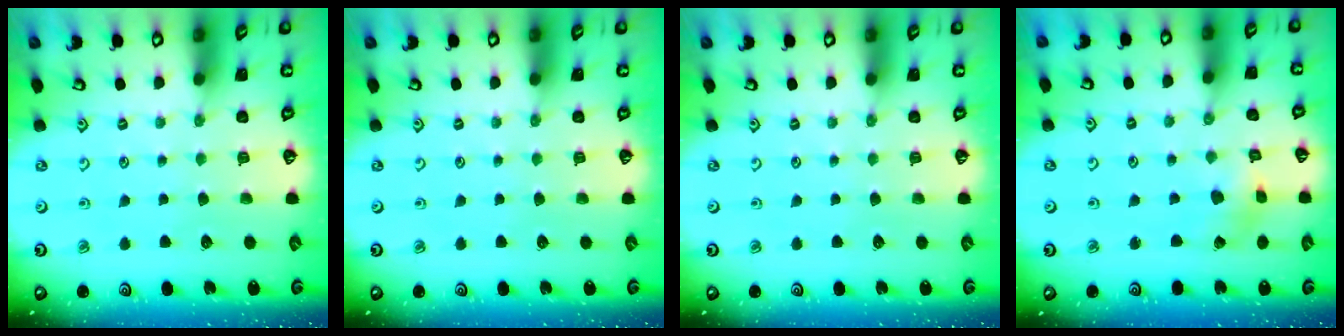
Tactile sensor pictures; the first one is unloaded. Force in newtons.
{"total": 0.0}
{"total": 0.0}
{"total": 2.8, "press": 2.7, "slide": 0.4}